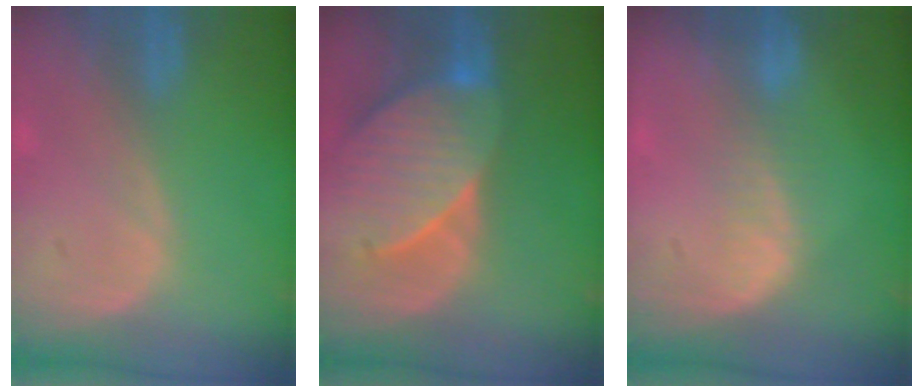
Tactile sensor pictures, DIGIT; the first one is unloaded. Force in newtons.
{"total": 9.2, "press": 8.8, "slide": 2.6}
{"total": 2.7, "press": 2.3, "slide": 1.5}